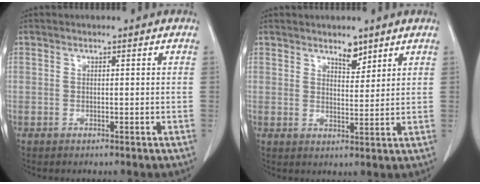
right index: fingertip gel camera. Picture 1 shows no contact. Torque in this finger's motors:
{"motor_torque": [0.05, 0.14, -0.01, 0.00]}